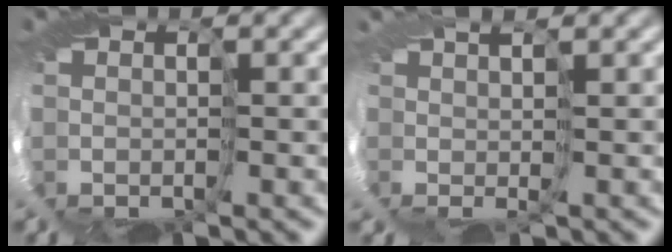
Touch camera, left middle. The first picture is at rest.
{"total": 3.4, "force": [0.8, -3.0, -1.2], "torque": [0.032, 0.004, -0.009]}